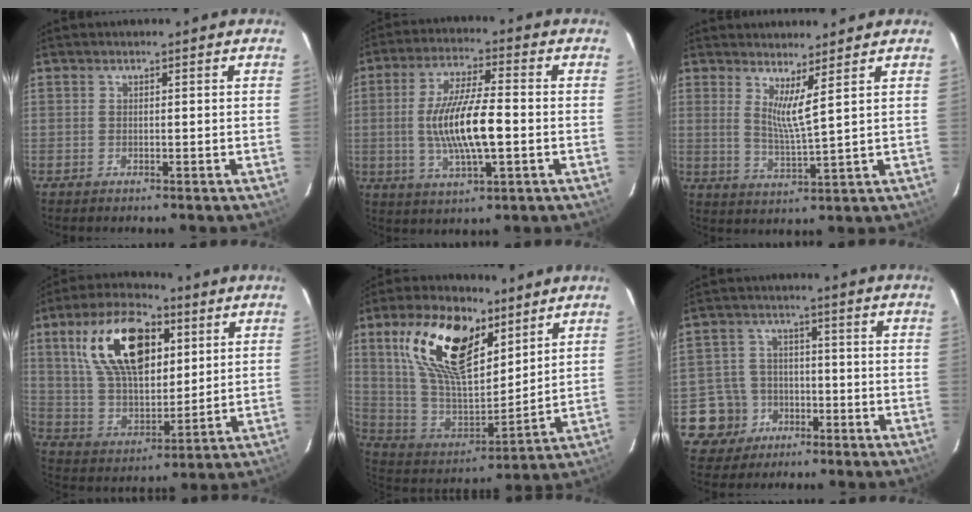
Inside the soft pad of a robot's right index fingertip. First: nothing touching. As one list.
[{"total": 12.8, "force": [-1.5, 3.1, 12.4], "torque": [-0.240, -0.004, -0.025]}, {"total": 4.9, "force": [3.2, -0.7, 3.7], "torque": [-0.068, -0.016, 0.053]}, {"total": 19.5, "force": [7.4, 10.2, 14.9], "torque": [-0.273, 0.024, 0.142]}, {"total": 21.8, "force": [10.9, 10.8, 15.4], "torque": [-0.309, 0.017, 0.214]}, {"total": 8.2, "force": [-3.7, 7.3, 0.5], "torque": [-0.038, 0.028, -0.054]}]